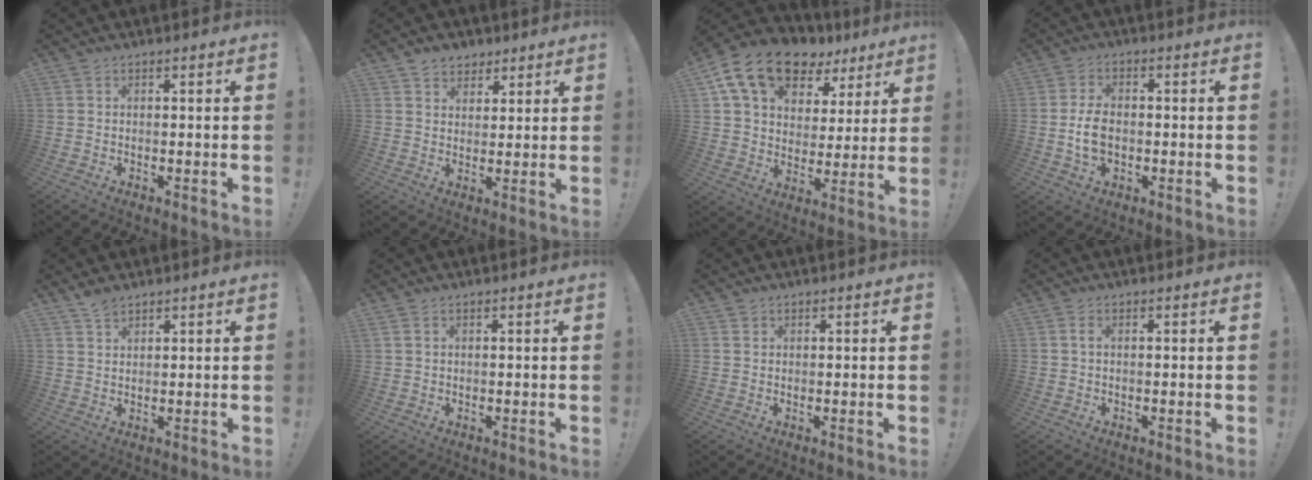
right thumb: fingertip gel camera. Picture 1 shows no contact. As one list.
[{"total": 5.5, "force": [3.7, 4.0, 0.8], "torque": [-0.008, -0.019, 0.070]}, {"total": 17.4, "force": [11.0, 9.9, 9.0], "torque": [-0.153, -0.062, 0.200]}, {"total": 7.3, "force": [-1.1, 4.8, 5.4], "torque": [-0.103, 0.003, -0.020]}, {"total": 3.1, "force": [2.5, 1.0, 1.5], "torque": [-0.020, -0.015, 0.044]}, {"total": 1.1, "force": [0.6, 0.4, 0.8], "torque": [-0.023, 0.004, 0.013]}, {"total": 0.7, "force": [0.5, 0.5, 0.0], "torque": [0.005, -0.003, 0.009]}, {"total": 0.9, "force": [0.1, 0.3, 0.8], "torque": [-0.020, 0.004, 0.000]}]